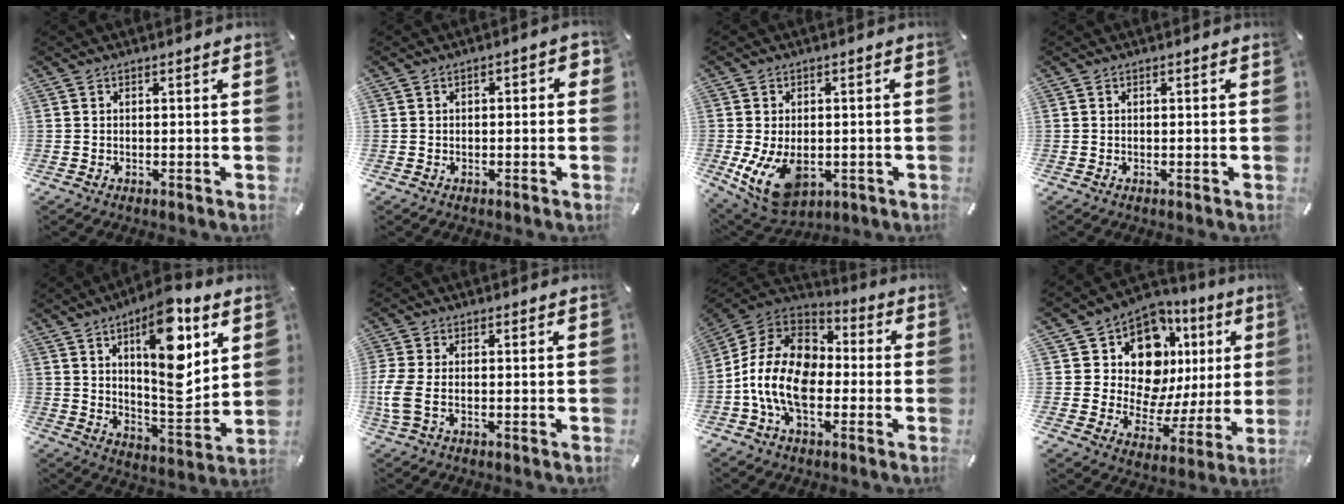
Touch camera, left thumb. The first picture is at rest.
{"total": 1.9, "force": [-1.0, 1.2, 1.0], "torque": [-0.014, 0.009, -0.021]}
{"total": 11.0, "force": [-2.6, 7.2, 7.9], "torque": [-0.152, -0.003, -0.040]}
{"total": 0.0}
{"total": 17.4, "force": [7.8, 6.7, 14.0], "torque": [-0.210, -0.038, 0.122]}
{"total": 5.4, "force": [-0.8, 2.3, 4.8], "torque": [-0.114, -0.010, -0.016]}
{"total": 15.4, "force": [-5.5, 10.0, 10.3], "torque": [-0.220, 0.036, -0.105]}
{"total": 15.1, "force": [7.2, 10.3, 8.3], "torque": [-0.134, -0.066, 0.128]}